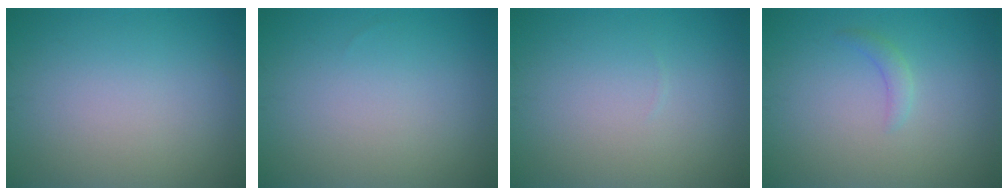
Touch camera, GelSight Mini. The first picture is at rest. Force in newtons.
{"total": 0.0}
{"total": 0.0}
{"total": 1.2, "press": 1.2, "slide": 0.1}